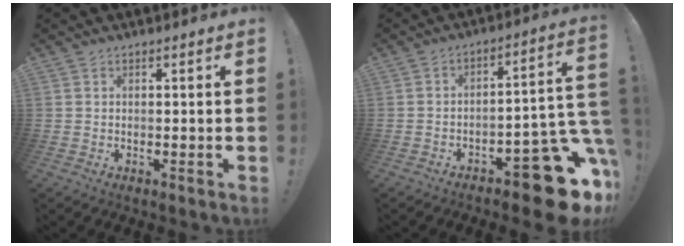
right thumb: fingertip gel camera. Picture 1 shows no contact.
{"total": 18.4, "force": [-10.7, 6.4, 13.4], "torque": [-0.138, 0.068, -0.162]}